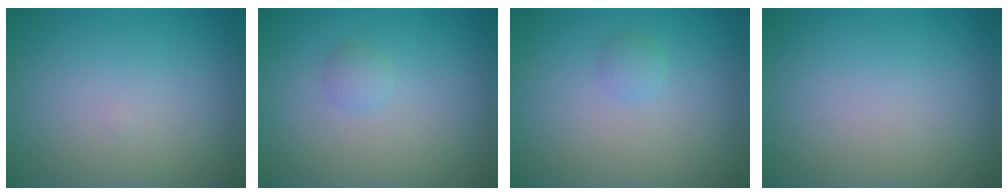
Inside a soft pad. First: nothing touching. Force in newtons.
{"total": 0.9, "press": 0.9, "slide": 0.0}
{"total": 0.8, "press": 0.8, "slide": 0.1}
{"total": 0.0}